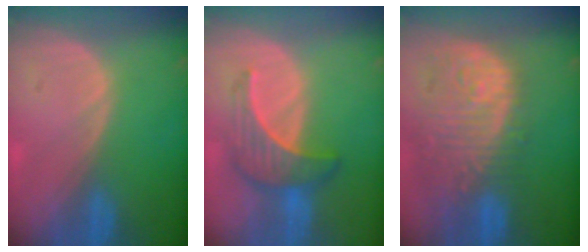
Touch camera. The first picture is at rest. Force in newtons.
{"total": 6.8, "press": 6.4, "slide": 2.2}
{"total": 13.5, "press": 11.4, "slide": 7.3}